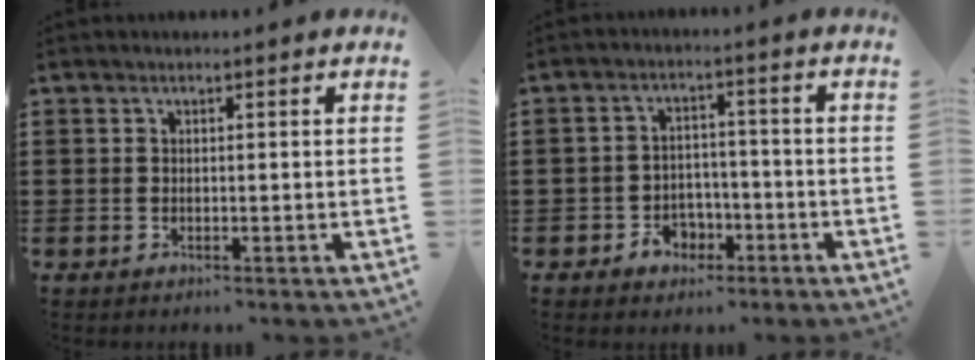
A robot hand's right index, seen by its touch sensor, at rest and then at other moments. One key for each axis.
{"total": 3.8, "fx": -2.2, "fy": 3.0, "fz": 0.9, "tx": -0.024, "ty": 0.010, "tz": -0.044}